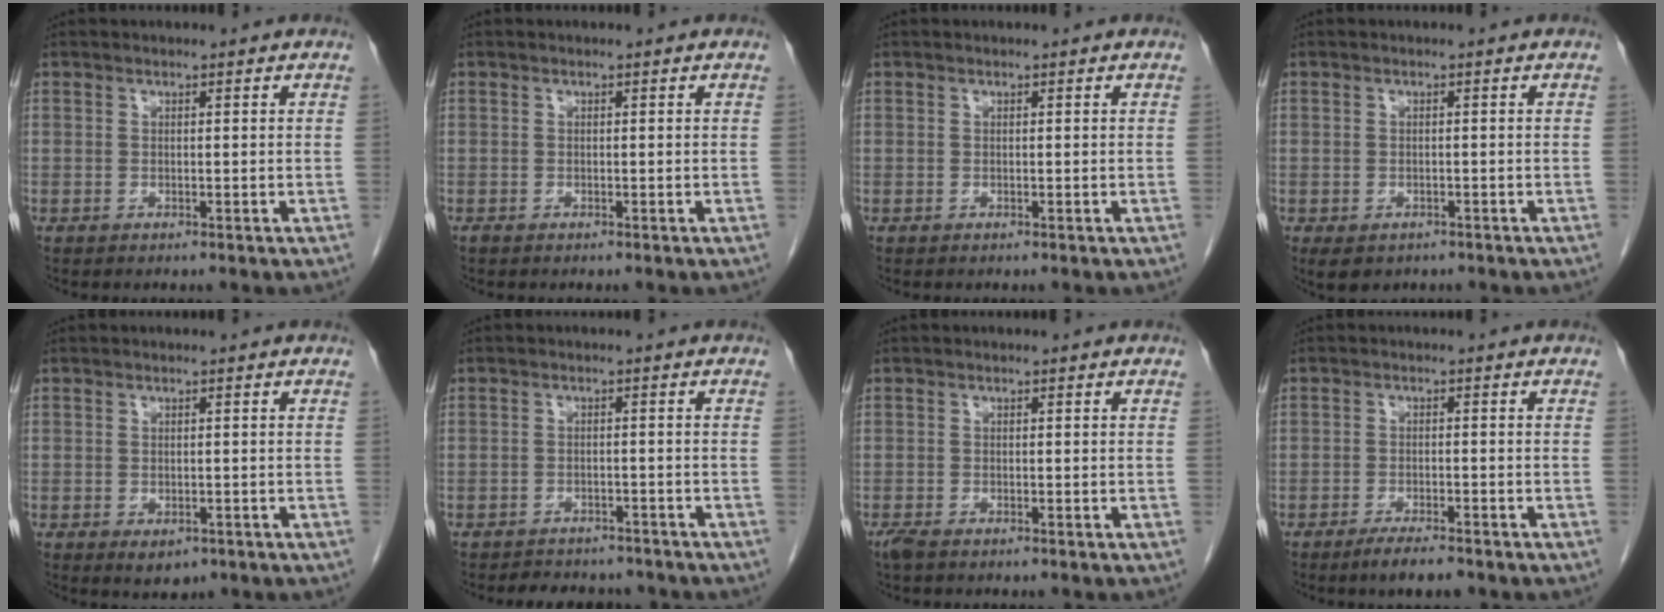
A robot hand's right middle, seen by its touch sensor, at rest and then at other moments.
{"total": 0.0}
{"total": 0.0}
{"total": 4.5, "force": [-3.1, 2.7, 1.8], "torque": [-0.026, -0.004, -0.040]}
{"total": 2.4, "force": [-1.1, 1.5, 1.5], "torque": [-0.017, -0.002, -0.003]}
{"total": 7.0, "force": [-6.4, 2.4, 1.4], "torque": [-0.020, 0.001, -0.078]}
{"total": 1.9, "force": [-1.4, 0.6, 1.2], "torque": [-0.031, -0.007, -0.026]}
{"total": 3.9, "force": [-3.0, 0.5, 2.4], "torque": [-0.047, -0.006, -0.049]}